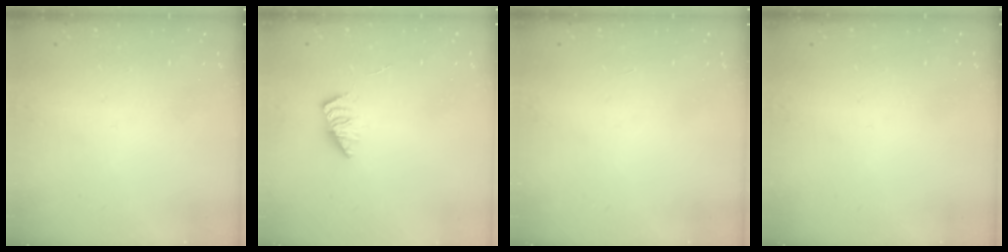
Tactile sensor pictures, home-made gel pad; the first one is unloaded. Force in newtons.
{"total": 1.7, "press": 1.6, "slide": 0.4}
{"total": 0.0}
{"total": 0.0}